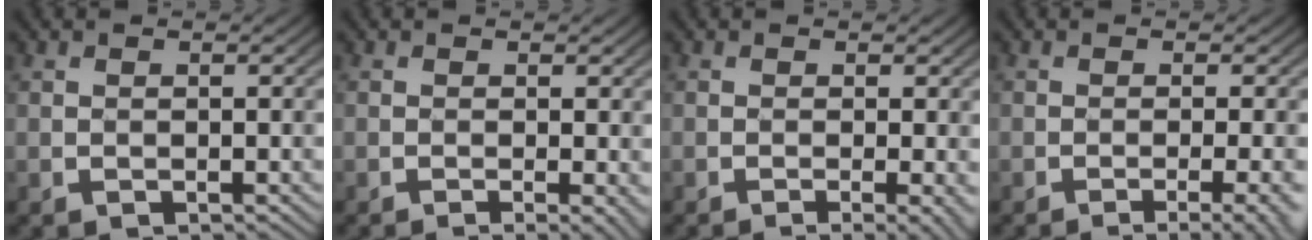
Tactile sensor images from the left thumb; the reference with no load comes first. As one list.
[{"total": 2.3, "force": [-1.0, 0.3, 2.1], "torque": [-0.026, 0.001, -0.016]}, {"total": 3.2, "force": [-1.4, 0.5, 2.8], "torque": [-0.035, 0.003, -0.025]}, {"total": 5.7, "force": [-2.9, 1.2, 4.8], "torque": [-0.058, 0.006, -0.038]}]